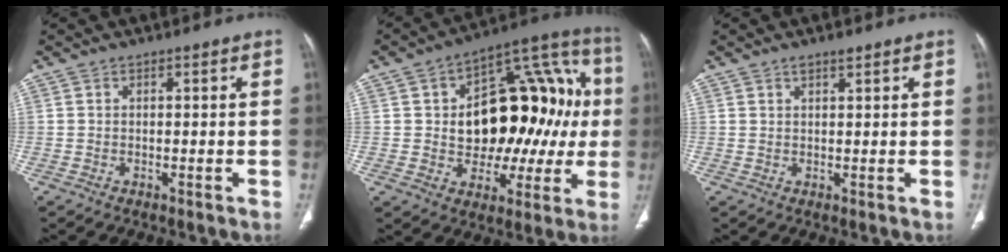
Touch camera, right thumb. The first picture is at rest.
{"total": 24.0, "force": [1.3, 14.7, 18.9], "torque": [-0.211, 0.041, 0.027]}
{"total": 1.7, "force": [1.4, 0.6, 0.9], "torque": [-0.005, -0.006, 0.022]}